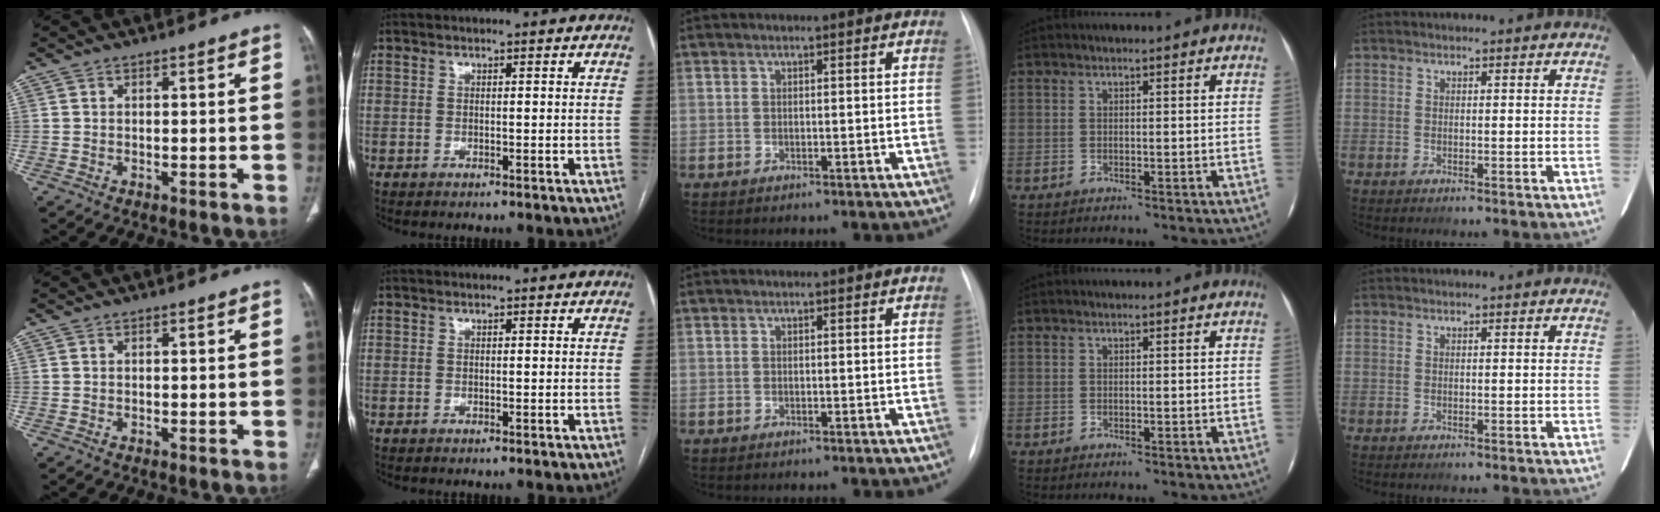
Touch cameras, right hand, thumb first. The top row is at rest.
{}